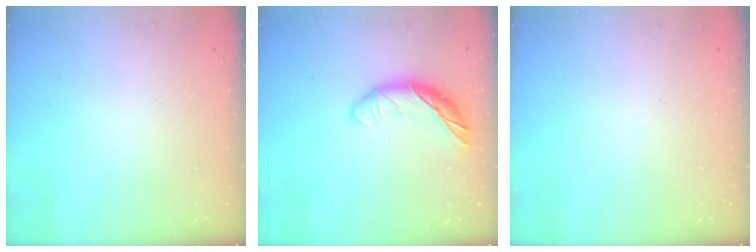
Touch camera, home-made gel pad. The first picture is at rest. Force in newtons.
{"total": 12.9, "press": 12.9, "slide": 0.5}
{"total": 0.0}